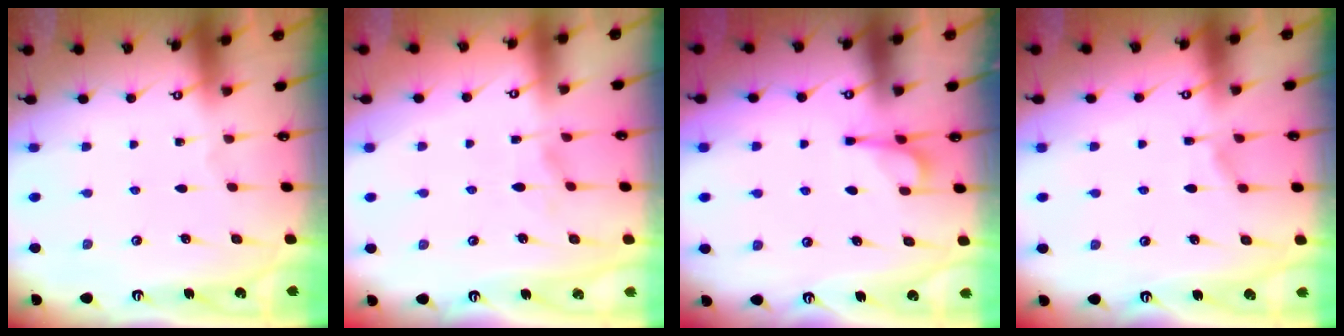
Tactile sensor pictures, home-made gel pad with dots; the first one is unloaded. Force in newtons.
{"total": 2.6, "press": 2.3, "slide": 1.0}
{"total": 6.0, "press": 6.0, "slide": 0.7}
{"total": 6.3, "press": 6.2, "slide": 0.7}